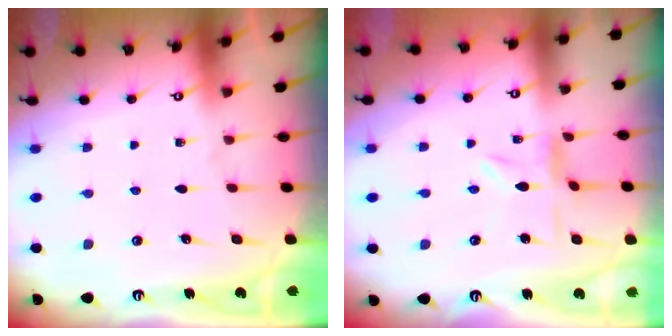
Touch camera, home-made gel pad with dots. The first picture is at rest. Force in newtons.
{"total": 2.0, "press": 2.0, "slide": 0.3}